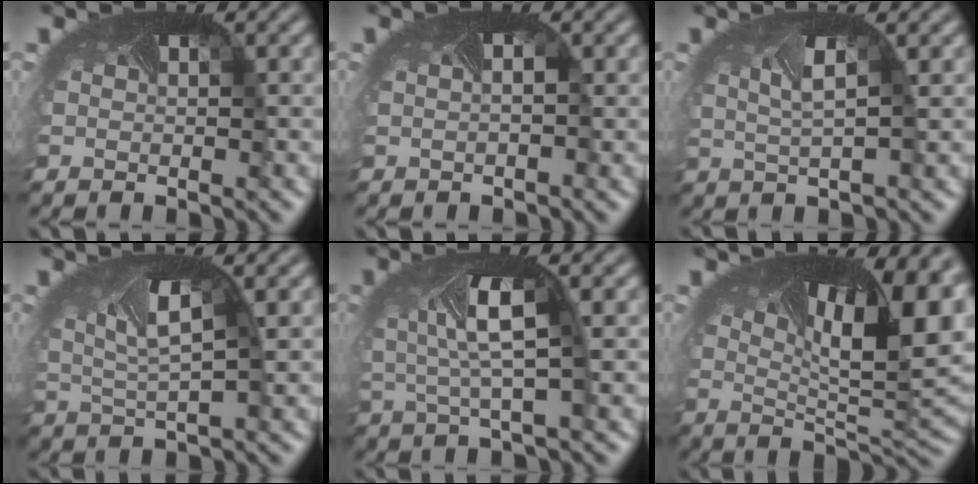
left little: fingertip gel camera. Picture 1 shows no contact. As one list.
[{"total": 0.9, "force": [0.2, 0.7, 0.5], "torque": [0.004, 0.016, 0.001]}, {"total": 2.3, "force": [0.7, 0.9, 2.0], "torque": [-0.045, 0.002, 0.014]}, {"total": 4.5, "force": [1.4, 2.0, 3.7], "torque": [-0.083, 0.003, 0.026]}, {"total": 4.8, "force": [0.5, 1.6, 4.5], "torque": [-0.109, 0.002, 0.007]}, {"total": 14.5, "force": [3.9, 5.8, 12.7], "torque": [-0.185, 0.001, 0.061]}]